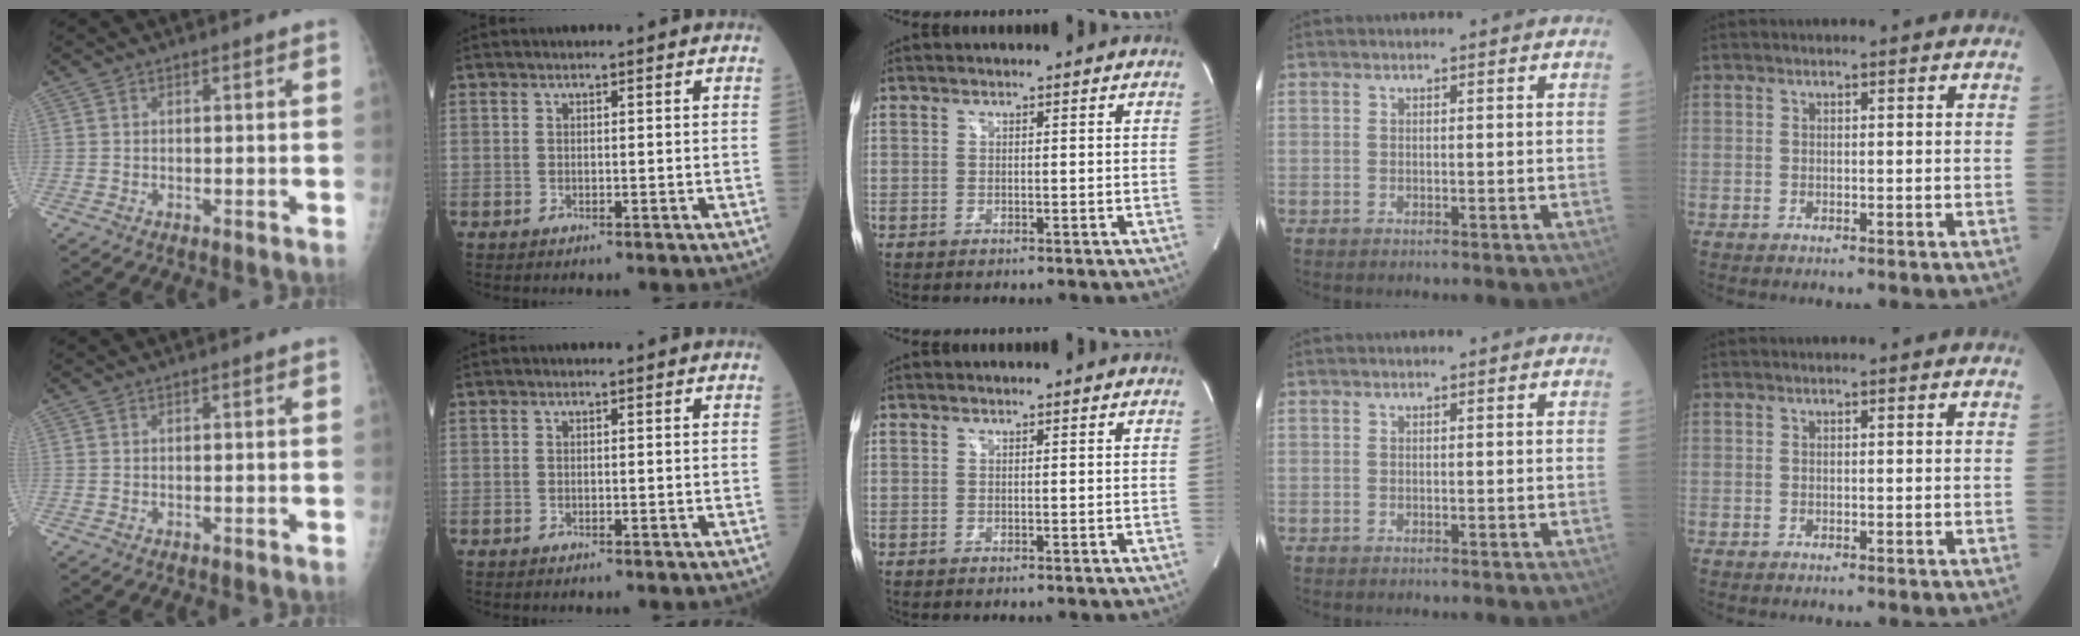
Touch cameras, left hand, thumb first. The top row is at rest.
{}